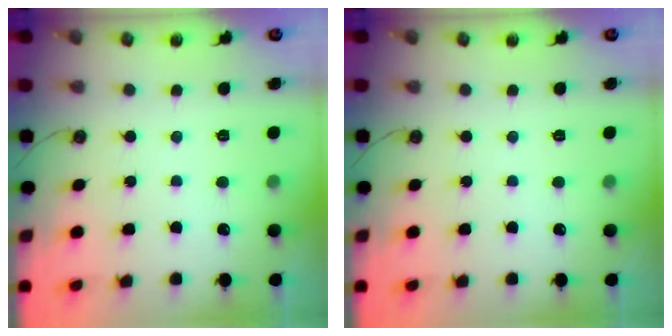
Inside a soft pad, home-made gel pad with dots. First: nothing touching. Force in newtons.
{"total": 0.0}